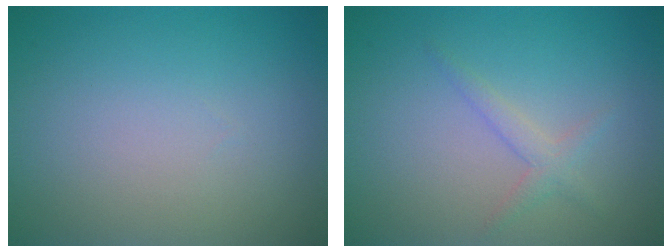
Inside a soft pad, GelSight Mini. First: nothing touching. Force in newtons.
{"total": 1.3, "press": 1.3, "slide": 0.1}